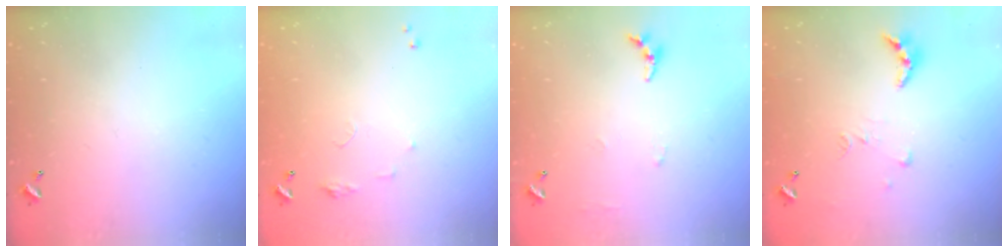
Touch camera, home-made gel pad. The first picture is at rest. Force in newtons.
{"total": 6.3, "press": 6.3, "slide": 0.7}
{"total": 5.2, "press": 5.2, "slide": 0.5}
{"total": 8.1, "press": 8.1, "slide": 0.7}